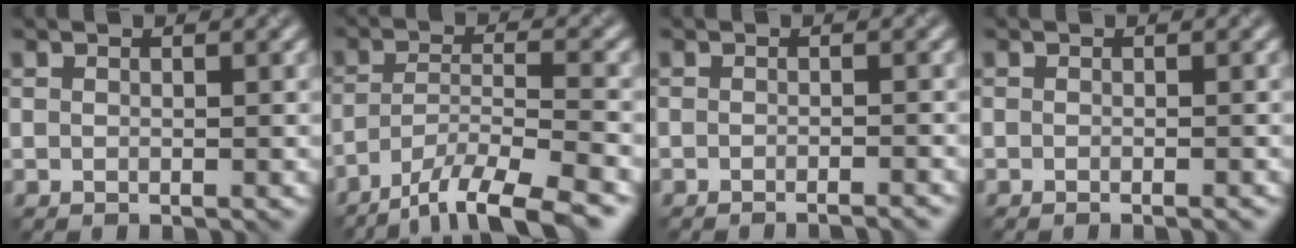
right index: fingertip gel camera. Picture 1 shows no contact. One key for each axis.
{"total": 10.0, "fx": -7.9, "fy": 2.3, "fz": 5.8, "tx": -0.089, "ty": -0.018, "tz": -0.126}
{"total": 2.3, "fx": -1.9, "fy": 0.3, "fz": 1.3, "tx": -0.010, "ty": 0.004, "tz": -0.032}
{"total": 0.9, "fx": -0.7, "fy": 0.2, "fz": 0.6, "tx": -0.003, "ty": -0.007, "tz": -0.013}